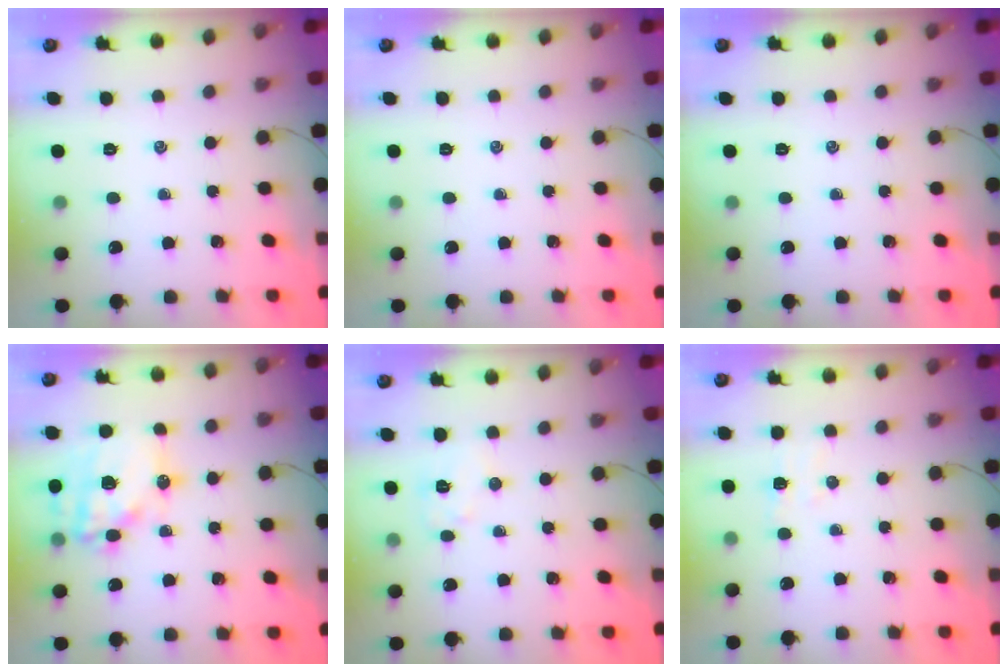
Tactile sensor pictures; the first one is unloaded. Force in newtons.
{"total": 0.0}
{"total": 0.0}
{"total": 16.6, "press": 16.2, "slide": 3.7}
{"total": 6.1, "press": 6.0, "slide": 1.1}
{"total": 3.7, "press": 3.6, "slide": 0.8}